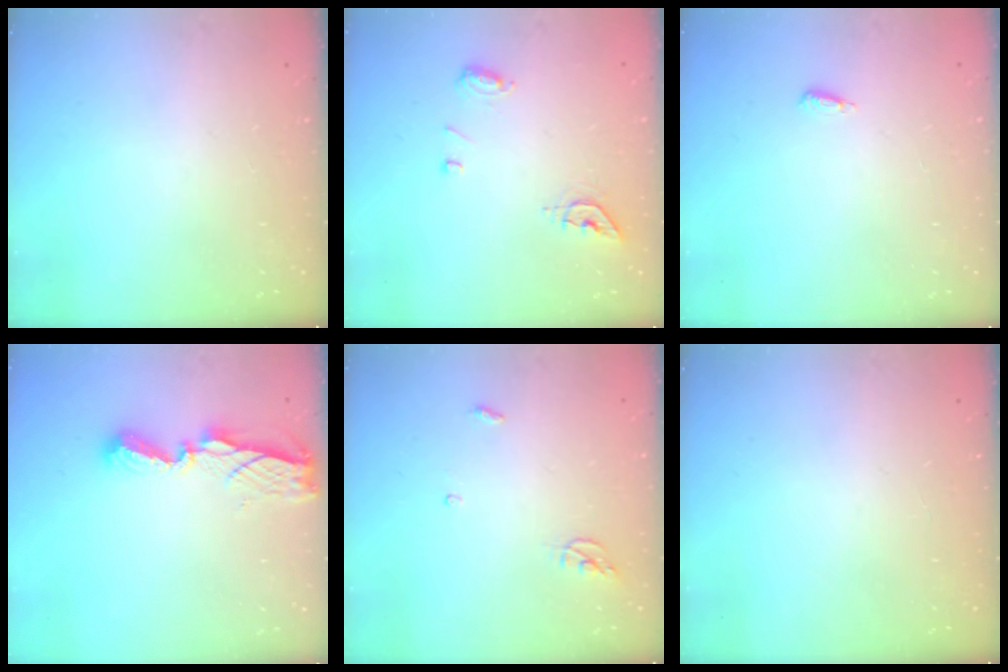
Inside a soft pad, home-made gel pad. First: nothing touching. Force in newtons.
{"total": 7.2, "press": 7.1, "slide": 0.9}
{"total": 6.6, "press": 3.9, "slide": 5.3}
{"total": 8.1, "press": 8.1, "slide": 0.5}
{"total": 4.0, "press": 3.9, "slide": 0.4}
{"total": 0.0}